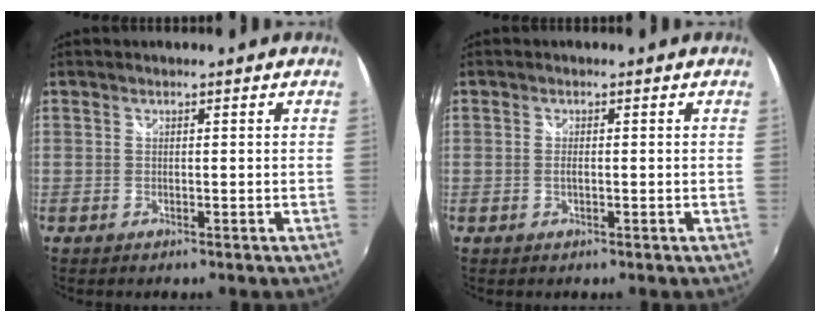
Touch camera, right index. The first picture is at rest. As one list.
[{"total": 0.9, "force": [-0.2, 0.3, 0.8], "torque": [-0.019, 0.000, -0.005]}]